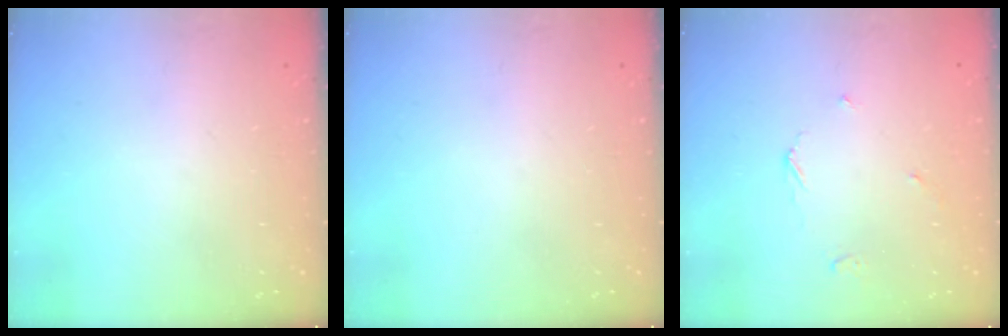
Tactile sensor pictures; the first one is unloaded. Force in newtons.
{"total": 0.0}
{"total": 2.6, "press": 2.6, "slide": 0.5}